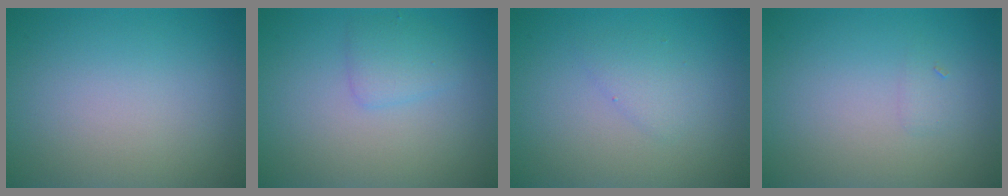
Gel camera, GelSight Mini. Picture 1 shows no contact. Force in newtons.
{"total": 1.8, "press": 1.8, "slide": 0.0}
{"total": 1.4, "press": 1.4, "slide": 0.1}
{"total": 0.7, "press": 0.7, "slide": 0.0}